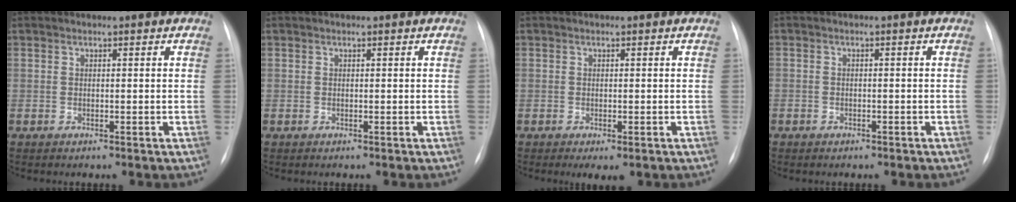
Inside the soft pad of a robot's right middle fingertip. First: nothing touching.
{"total": 0.0}
{"total": 2.3, "force": [-1.2, 0.9, 1.7], "torque": [-0.023, -0.004, -0.010]}
{"total": 1.4, "force": [-1.0, 1.0, 0.2], "torque": [-0.008, 0.004, -0.013]}